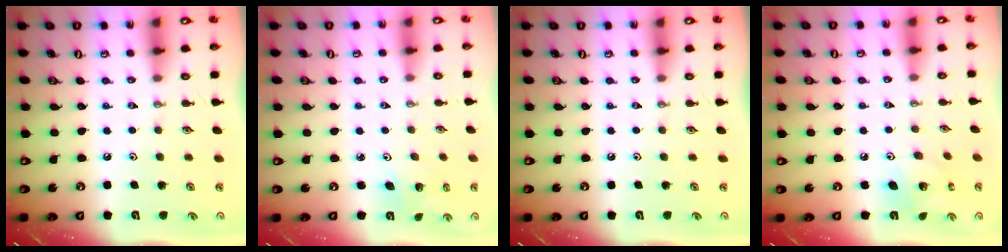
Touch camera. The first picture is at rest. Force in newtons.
{"total": 2.7, "press": 2.7, "slide": 0.2}
{"total": 0.0}
{"total": 7.5, "press": 7.5, "slide": 0.1}